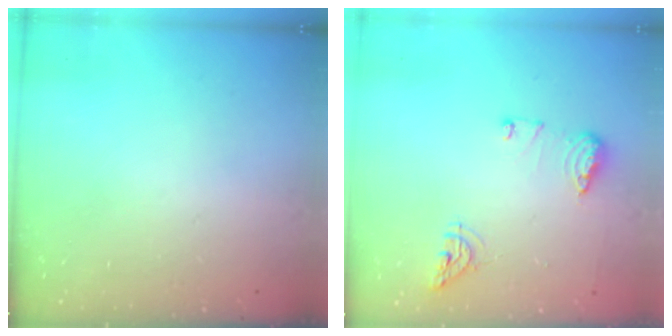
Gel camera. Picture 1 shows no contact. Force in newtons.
{"total": 8.6, "press": 8.4, "slide": 1.4}